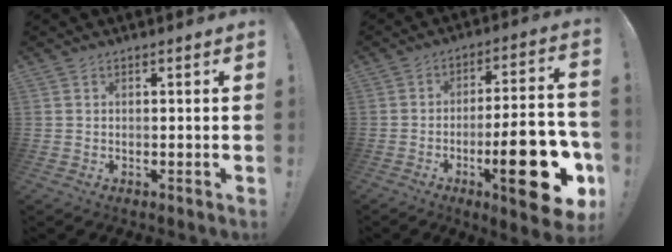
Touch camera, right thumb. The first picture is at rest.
{"total": 22.1, "force": [-7.9, 6.0, 19.7], "torque": [-0.274, 0.035, -0.112]}